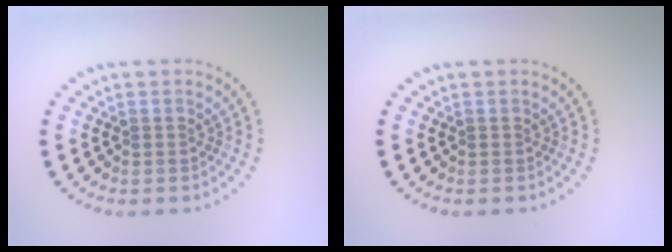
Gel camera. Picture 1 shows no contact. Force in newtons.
{"total": 0.0}